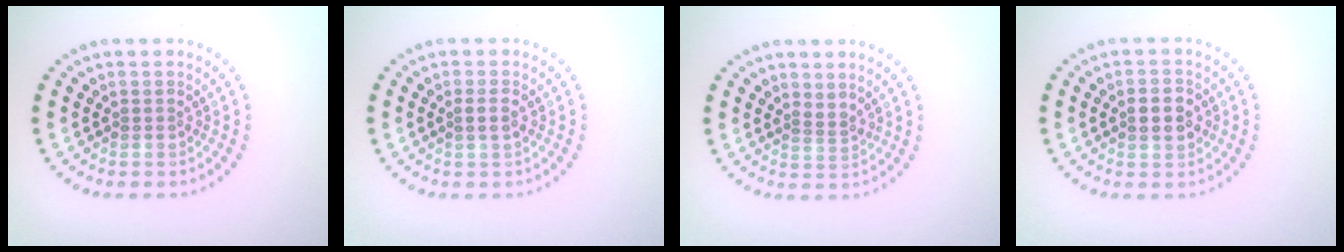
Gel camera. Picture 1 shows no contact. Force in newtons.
{"total": 1.1, "press": 1.0, "slide": 0.6}
{"total": 1.0, "press": 0.4, "slide": 1.0}
{"total": 2.7, "press": 2.7, "slide": 0.1}